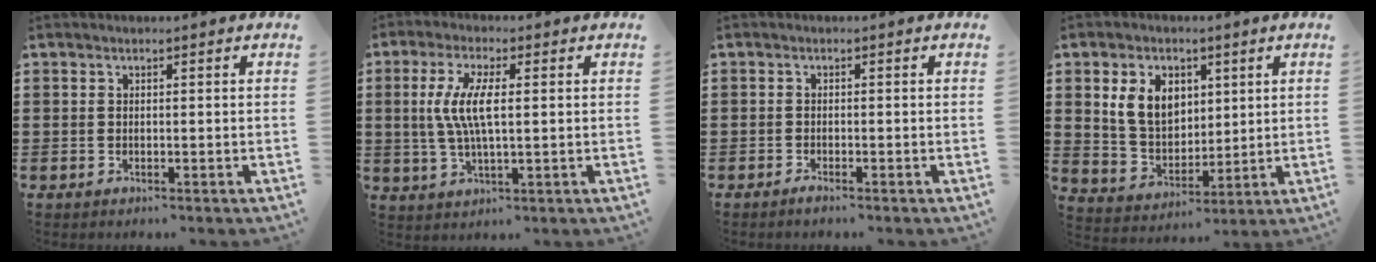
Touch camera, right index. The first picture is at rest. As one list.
[{"total": 6.9, "force": [0.7, 2.0, 6.5], "torque": [-0.146, -0.003, 0.004]}, {"total": 0.9, "force": [-0.8, 0.1, 0.4], "torque": [-0.009, -0.004, -0.015]}, {"total": 7.8, "force": [2.6, 5.7, 4.5], "torque": [-0.109, 0.012, 0.044]}]